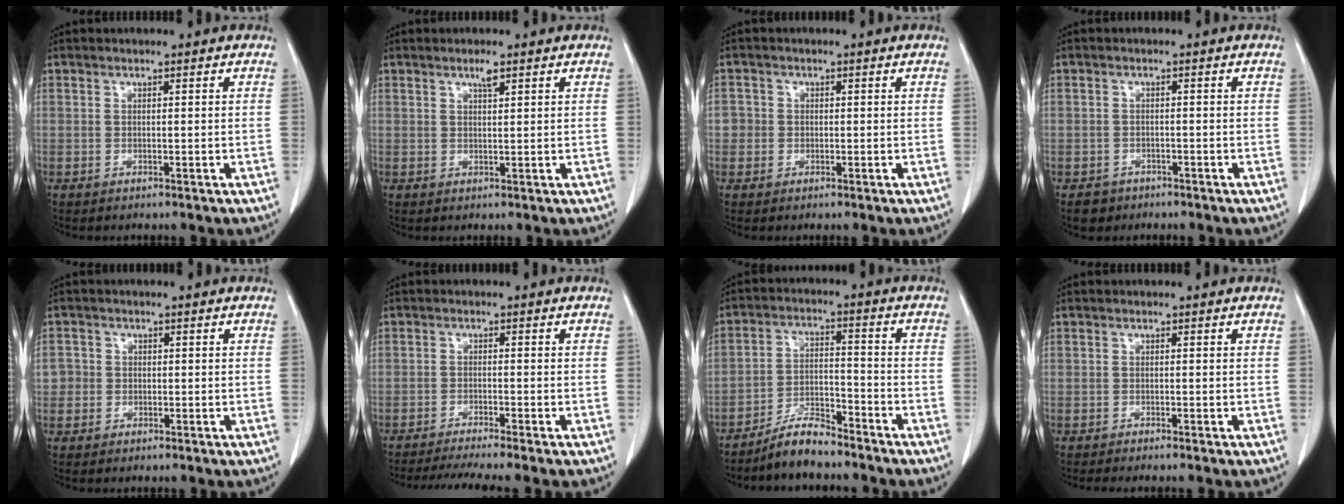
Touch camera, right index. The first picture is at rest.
{"total": 1.6, "force": [1.0, 0.2, 1.2], "torque": [-0.023, 0.000, 0.019]}
{"total": 2.1, "force": [-0.2, 2.1, 0.1], "torque": [0.012, 0.007, -0.008]}
{"total": 2.5, "force": [-1.5, 1.9, 0.0], "torque": [-0.004, 0.008, -0.025]}
{"total": 2.4, "force": [-0.3, 2.3, 0.2], "torque": [0.009, 0.008, -0.009]}
{"total": 7.2, "force": [-6.2, -1.2, 3.4], "torque": [-0.048, -0.016, -0.100]}
{"total": 6.4, "force": [-5.8, 1.5, 2.4], "torque": [-0.043, -0.002, -0.107]}
{"total": 1.9, "force": [-1.6, -0.2, 0.9], "torque": [-0.012, -0.001, -0.025]}